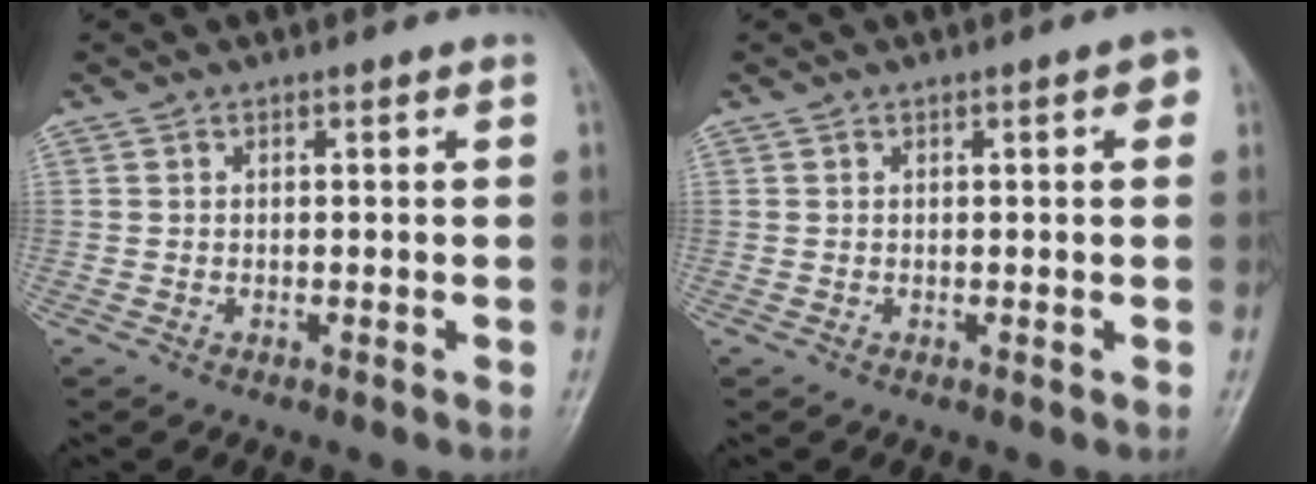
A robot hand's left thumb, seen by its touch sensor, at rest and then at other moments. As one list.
[{"total": 2.3, "force": [0.8, 0.7, 2.0], "torque": [-0.020, 0.003, 0.006]}]